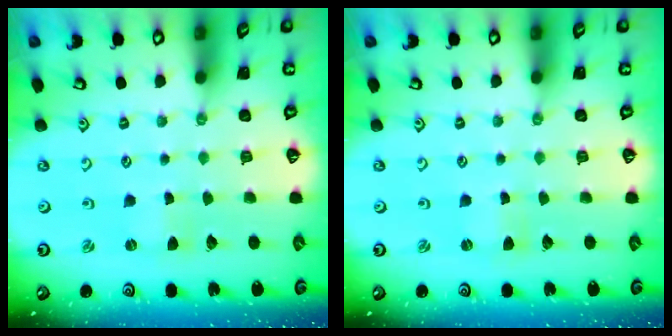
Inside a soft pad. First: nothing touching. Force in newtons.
{"total": 0.0}